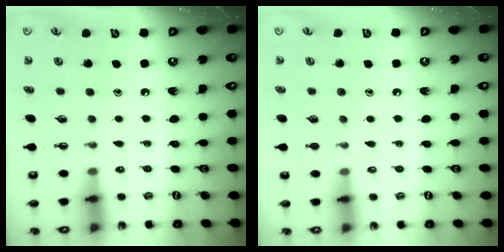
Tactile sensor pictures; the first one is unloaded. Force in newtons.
{"total": 2.9, "press": 2.9, "slide": 0.3}